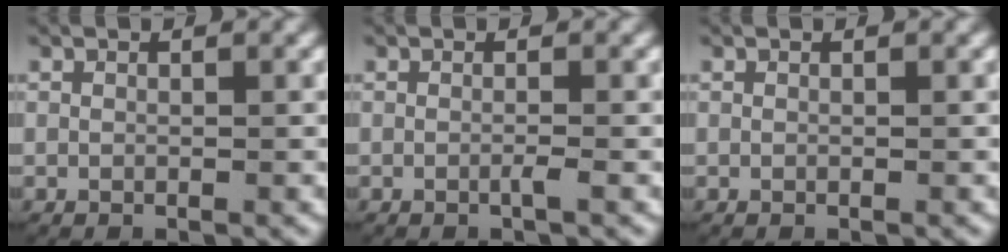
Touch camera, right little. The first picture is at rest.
{"total": 0.5, "force": [-0.3, -0.1, 0.4], "torque": [-0.009, 0.001, -0.008]}
{"total": 0.0}